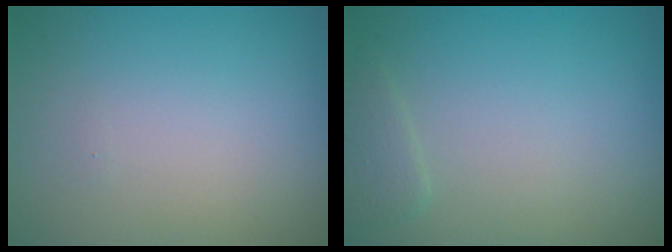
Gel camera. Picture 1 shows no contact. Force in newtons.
{"total": 1.1, "press": 1.1, "slide": 0.1}